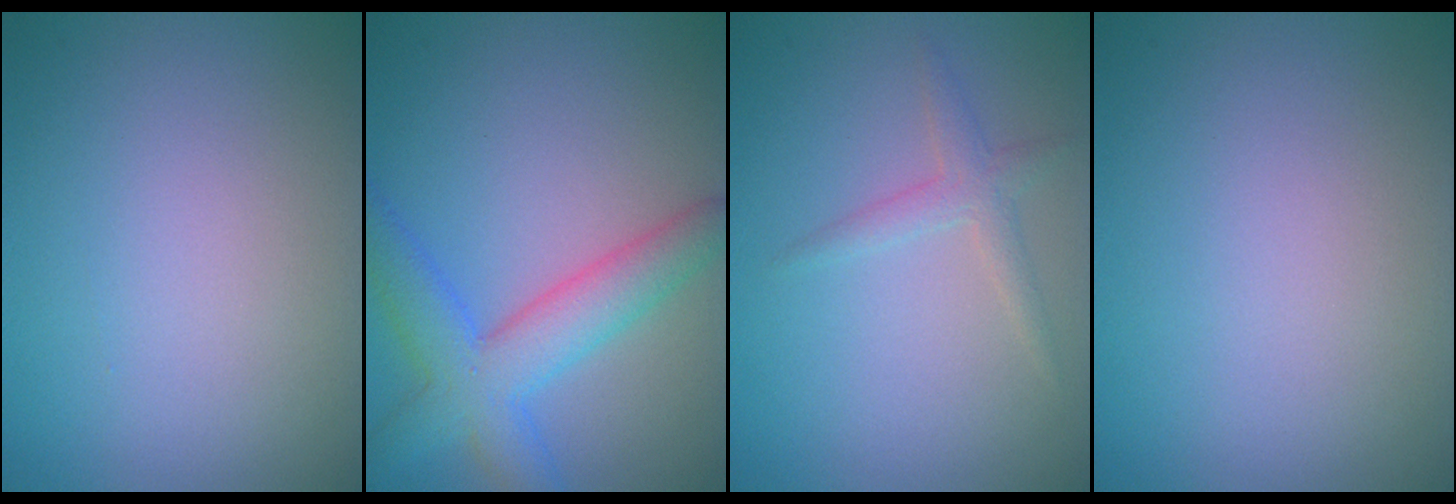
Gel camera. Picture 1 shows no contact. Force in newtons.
{"total": 5.6, "press": 5.6, "slide": 0.2}
{"total": 1.6, "press": 1.6, "slide": 0.0}
{"total": 0.0}